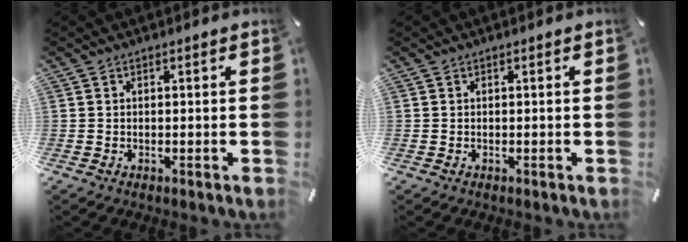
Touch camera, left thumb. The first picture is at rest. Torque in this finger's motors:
{"motor_torque": [0.00, 0.00, 0.00, 0.00, 0.00]}